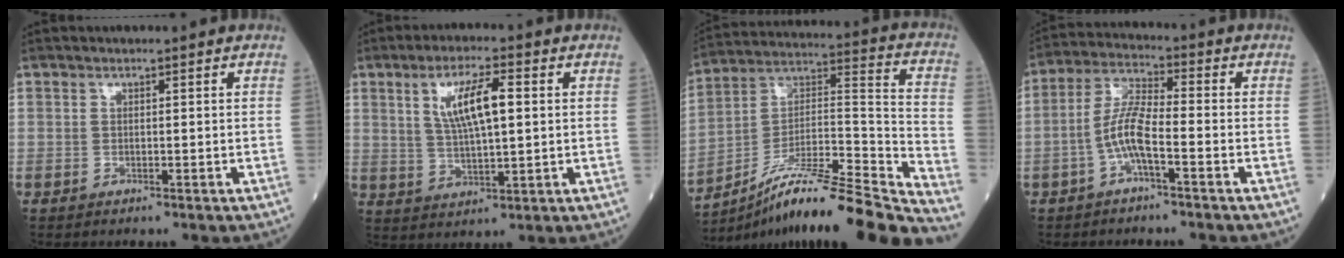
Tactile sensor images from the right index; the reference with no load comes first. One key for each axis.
{"total": 8.9, "fx": 2.3, "fy": 1.8, "fz": 8.4, "tx": -0.160, "ty": 0.009, "tz": 0.047}
{"total": 25.4, "fx": -21.4, "fy": -0.4, "fz": 13.5, "tx": -0.177, "ty": 0.004, "tz": -0.351}
{"total": 6.5, "fx": -2.4, "fy": 1.2, "fz": 6.0, "tx": -0.128, "ty": 0.011, "tz": -0.050}